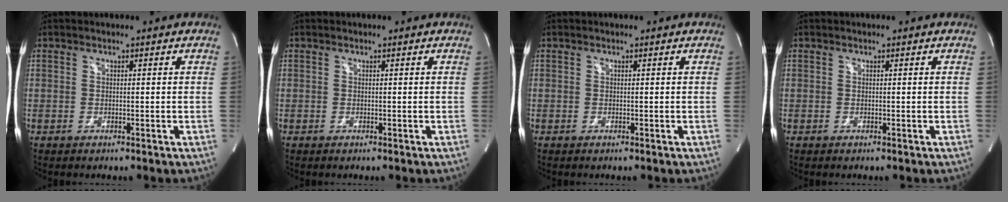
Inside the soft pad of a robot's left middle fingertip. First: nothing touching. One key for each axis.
{"total": 0.0}
{"total": 0.0}
{"total": 0.0}